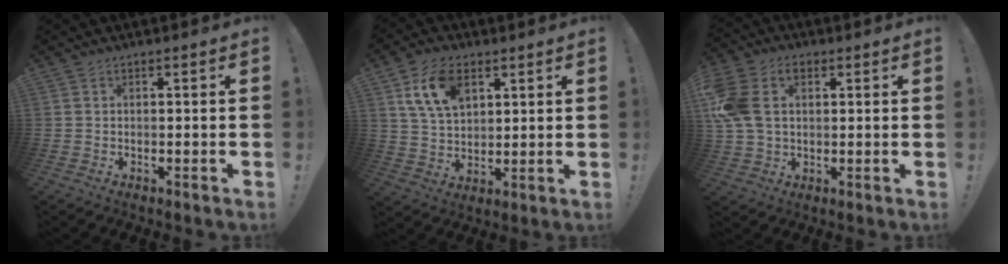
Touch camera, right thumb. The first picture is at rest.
{"total": 12.9, "force": [6.2, 7.8, 8.2], "torque": [-0.146, -0.007, 0.116]}
{"total": 12.0, "force": [3.4, 8.1, 8.2], "torque": [-0.171, -0.006, 0.065]}